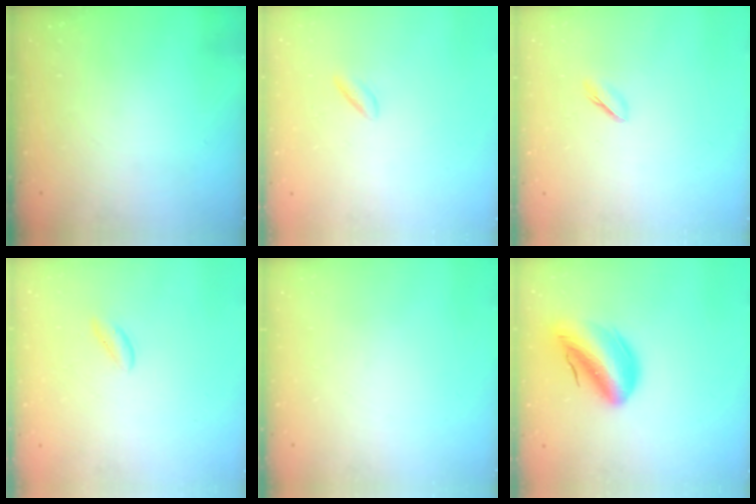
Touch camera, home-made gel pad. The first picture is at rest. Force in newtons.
{"total": 1.7, "press": 1.3, "slide": 1.1}
{"total": 2.5, "press": 2.4, "slide": 0.8}
{"total": 0.5, "press": 0.4, "slide": 0.4}
{"total": 0.0}
{"total": 12.0, "press": 11.6, "slide": 3.1}